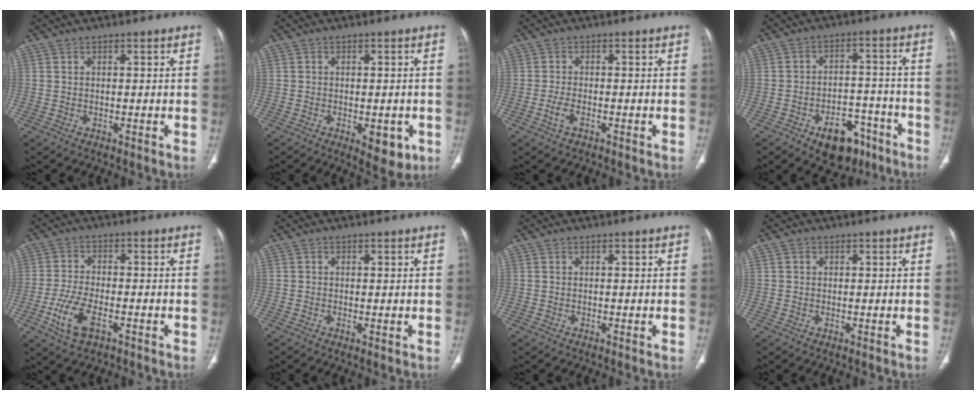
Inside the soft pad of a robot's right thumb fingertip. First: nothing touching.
{"total": 6.3, "force": [-2.1, 3.2, 4.9], "torque": [-0.043, -0.003, -0.018]}
{"total": 2.7, "force": [-1.2, 1.3, 2.0], "torque": [-0.049, 0.007, -0.024]}
{"total": 11.3, "force": [-6.8, 6.8, 5.9], "torque": [-0.048, 0.049, -0.092]}
{"total": 7.9, "force": [-3.3, 3.6, 6.1], "torque": [-0.135, 0.009, -0.062]}
{"total": 0.7, "force": [-0.1, 0.3, 0.6], "torque": [-0.014, -0.004, -0.002]}
{"total": 0.0}
{"total": 0.8, "force": [0.2, 0.7, 0.3], "torque": [0.000, 0.001, 0.004]}